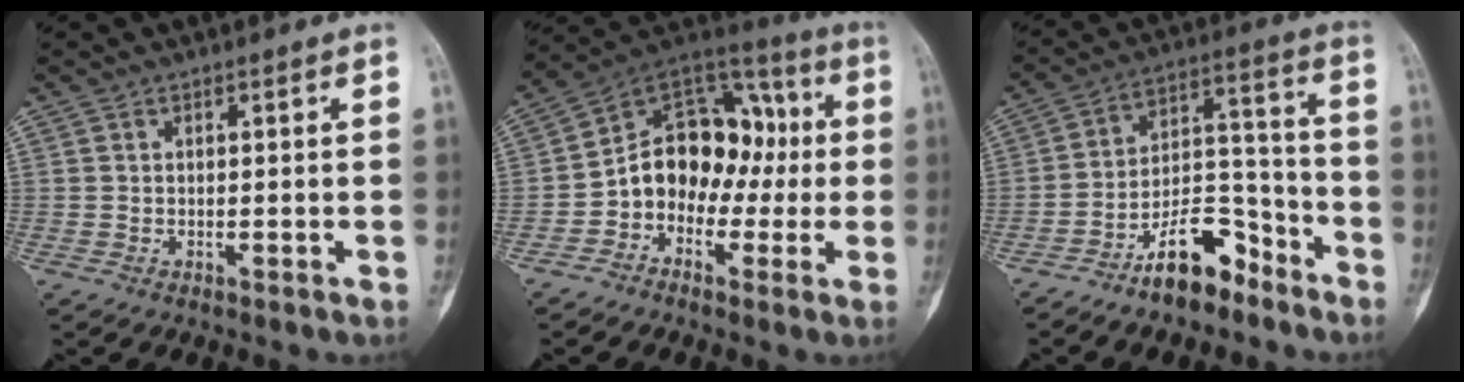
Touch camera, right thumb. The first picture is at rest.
{"total": 15.2, "force": [-1.7, 11.7, 9.6], "torque": [-0.097, 0.056, -0.044]}
{"total": 12.1, "force": [-8.6, 5.4, 6.7], "torque": [-0.098, 0.086, -0.153]}